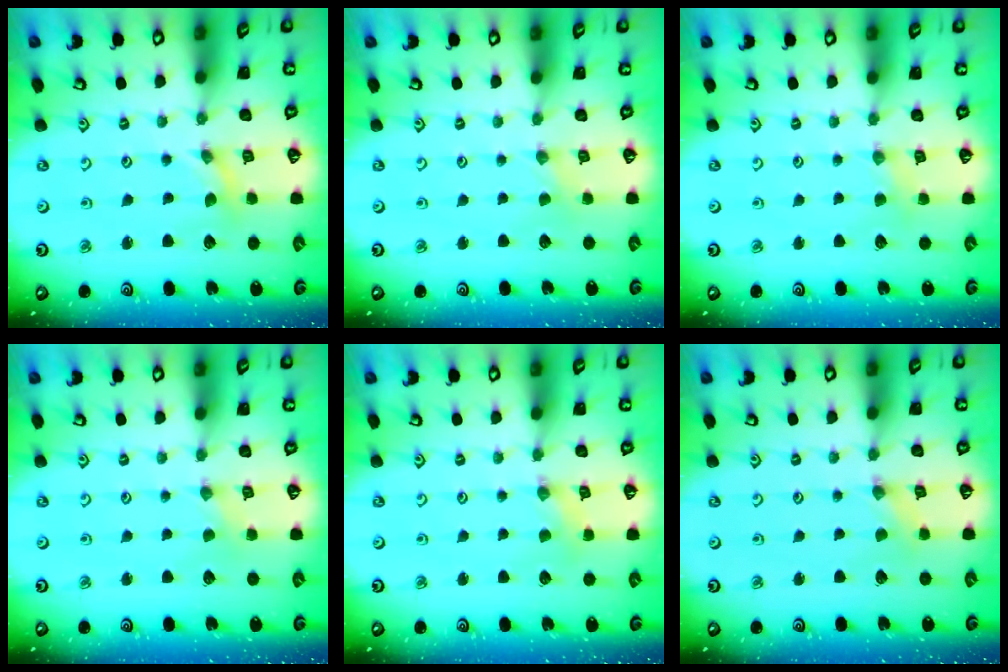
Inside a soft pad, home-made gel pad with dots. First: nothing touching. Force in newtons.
{"total": 0.0}
{"total": 2.9, "press": 2.9, "slide": 0.4}
{"total": 0.0}
{"total": 2.4, "press": 2.4, "slide": 0.4}
{"total": 0.0}